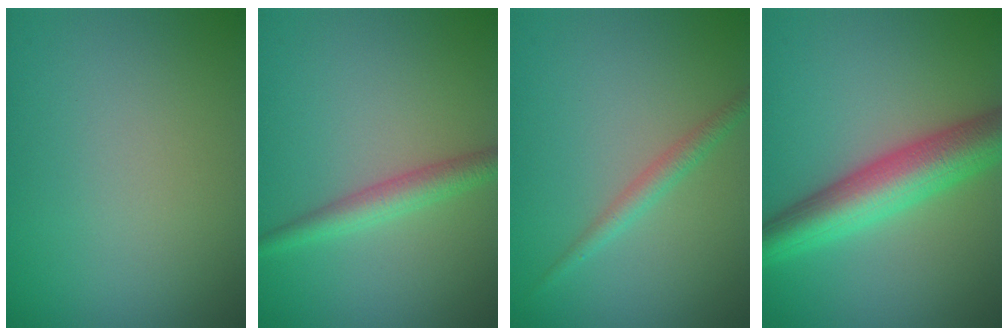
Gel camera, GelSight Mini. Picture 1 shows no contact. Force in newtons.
{"total": 2.5, "press": 2.5, "slide": 0.1}
{"total": 1.6, "press": 1.6, "slide": 0.1}
{"total": 6.8, "press": 6.8, "slide": 0.2}